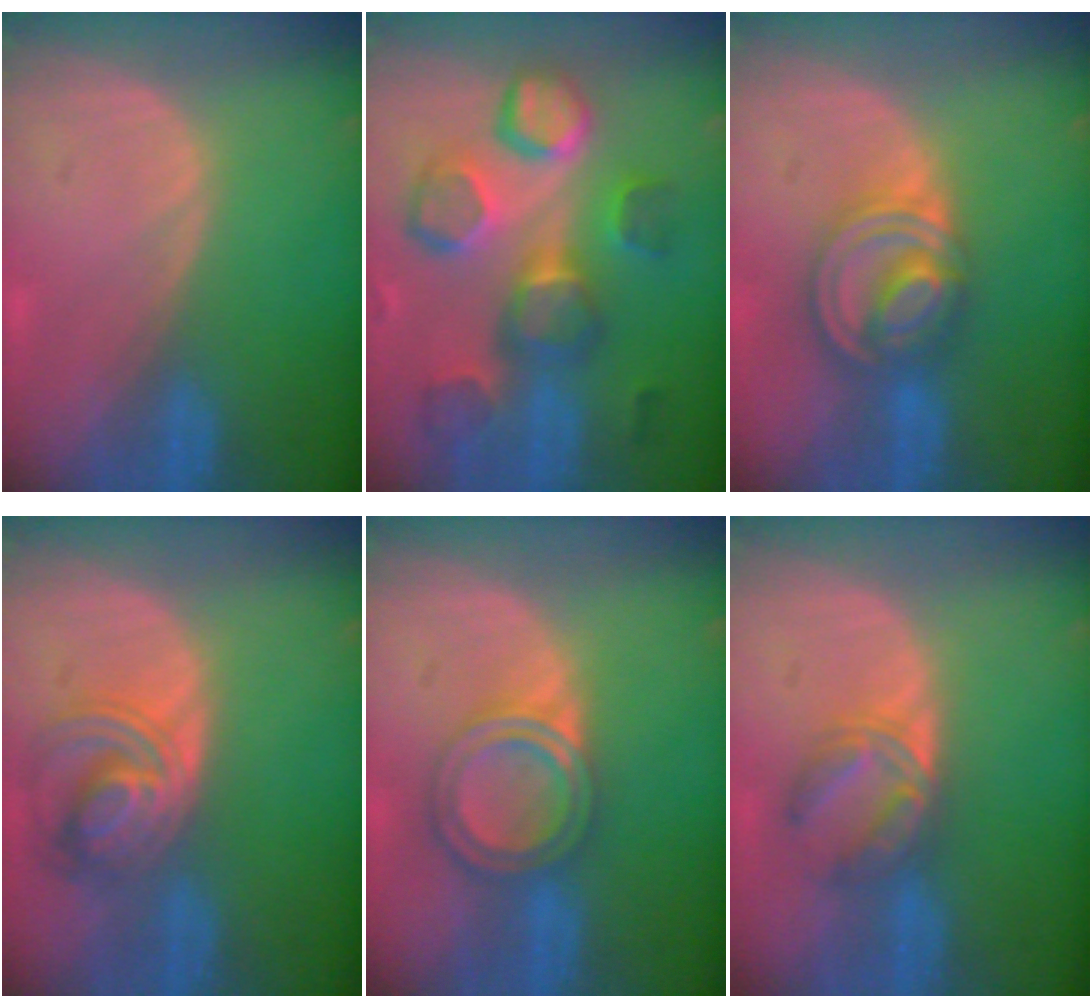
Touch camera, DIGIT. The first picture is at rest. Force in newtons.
{"total": 11.3, "press": 10.8, "slide": 3.2}
{"total": 8.3, "press": 7.1, "slide": 4.4}
{"total": 6.8, "press": 6.7, "slide": 1.2}
{"total": 6.1, "press": 5.5, "slide": 2.8}
{"total": 5.6, "press": 5.5, "slide": 1.1}